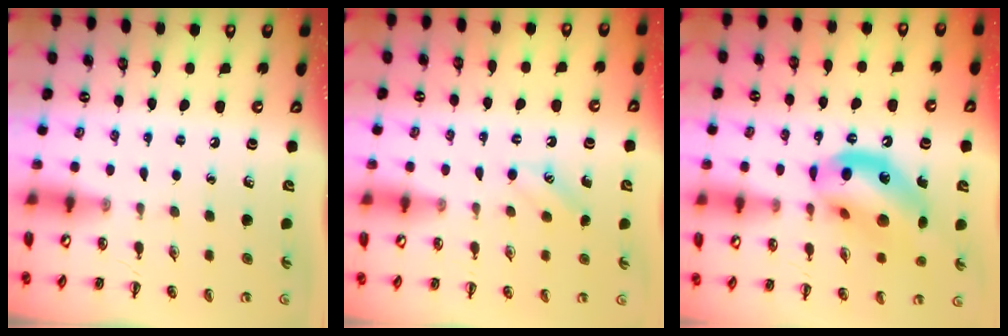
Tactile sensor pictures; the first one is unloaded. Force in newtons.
{"total": 3.0, "press": 2.9, "slide": 0.7}
{"total": 17.3, "press": 16.7, "slide": 4.4}